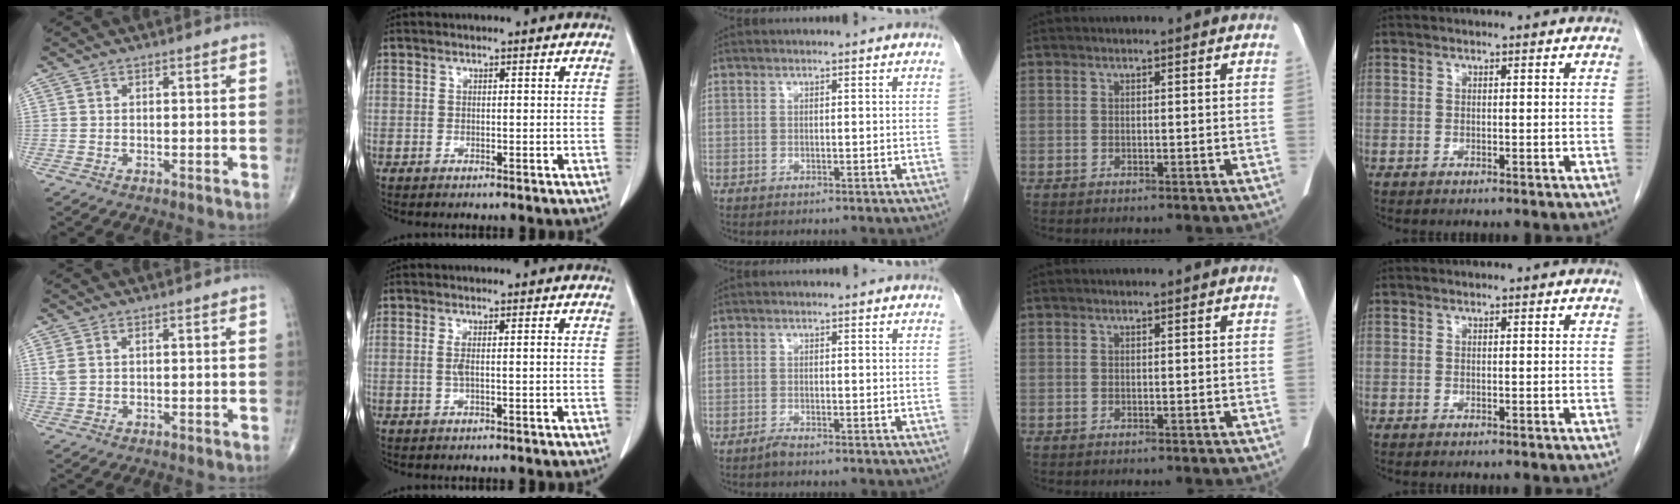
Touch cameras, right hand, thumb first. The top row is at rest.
{"thumb": {"total": 2.0, "force": [0.8, 0.9, 1.6], "torque": [-0.049, 0.013, 0.024]}, "index": {"total": 1.9, "force": [0.0, 0.1, 1.9], "torque": [-0.039, 0.000, 0.000]}, "middle": {"total": 0.9, "force": [-0.9, 0.0, 0.4], "torque": [-0.010, -0.001, -0.015]}}